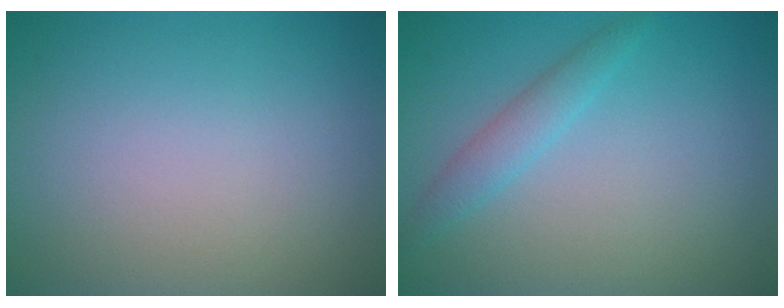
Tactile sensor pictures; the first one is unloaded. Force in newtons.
{"total": 1.9, "press": 1.9, "slide": 0.1}